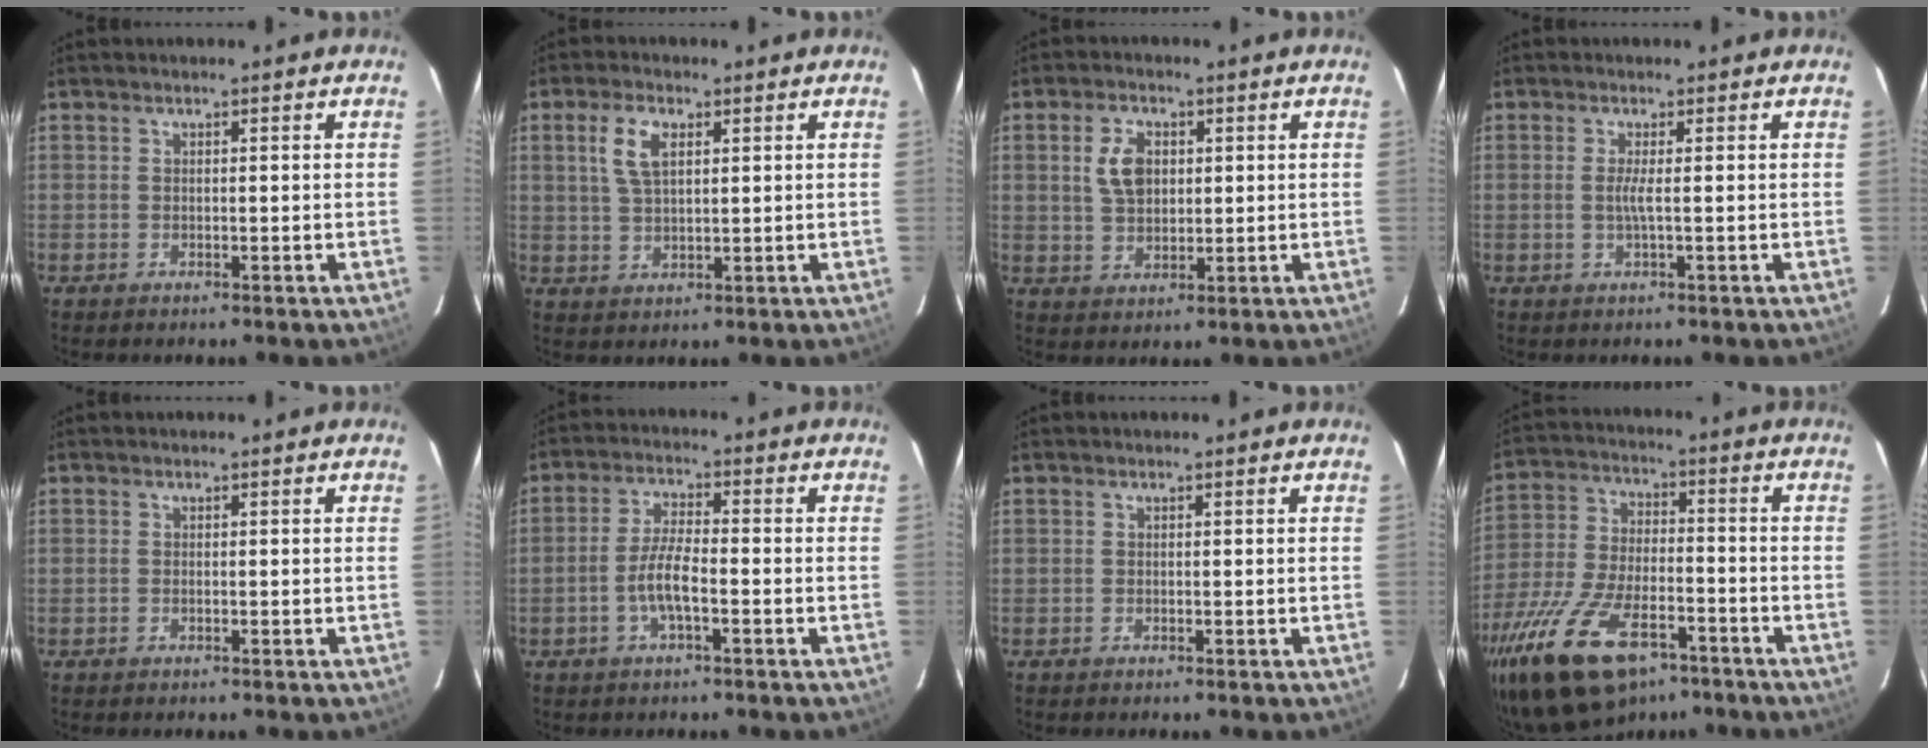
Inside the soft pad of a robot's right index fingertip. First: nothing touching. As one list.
[{"total": 5.8, "force": [2.1, 2.8, 4.7], "torque": [-0.093, 0.008, 0.042]}, {"total": 6.1, "force": [1.5, 4.0, 4.4], "torque": [-0.087, 0.010, 0.032]}, {"total": 1.8, "force": [-0.1, -0.6, 1.7], "torque": [-0.032, -0.004, -0.004]}, {"total": 0.0}, {"total": 5.7, "force": [-2.1, 1.3, 5.1], "torque": [-0.104, 0.003, -0.041]}, {"total": 0.0}, {"total": 21.1, "force": [-13.7, 9.6, 12.9], "torque": [-0.270, -0.031, -0.238]}]